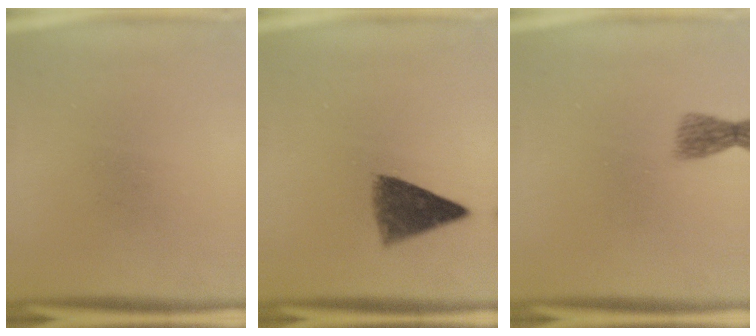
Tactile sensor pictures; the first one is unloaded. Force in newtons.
{"total": 7.1}
{"total": 2.4}